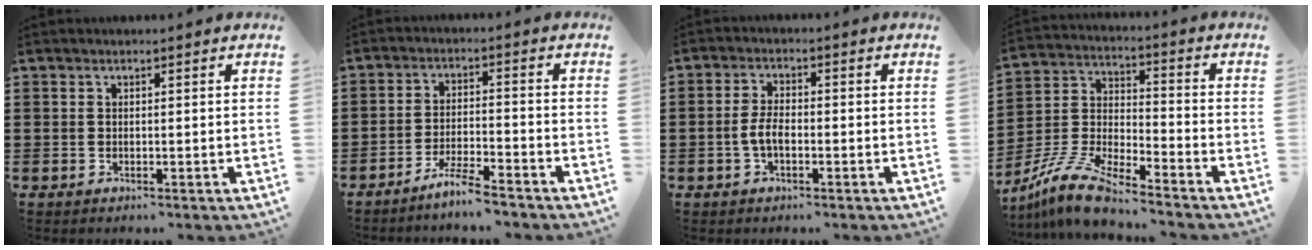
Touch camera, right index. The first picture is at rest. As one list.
[{"total": 4.9, "force": [-4.6, -0.1, 1.9], "torque": [-0.048, -0.006, -0.091]}, {"total": 3.7, "force": [-1.1, 1.7, 3.1], "torque": [-0.078, -0.002, -0.026]}, {"total": 9.5, "force": [-8.6, 0.7, 4.2], "torque": [-0.113, -0.003, -0.175]}]